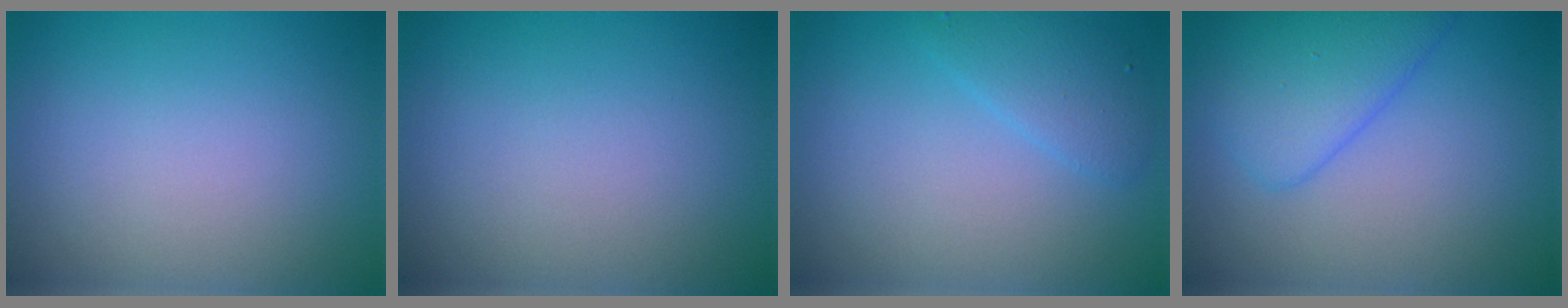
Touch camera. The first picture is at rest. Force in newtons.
{"total": 0.0}
{"total": 2.0, "press": 2.0, "slide": 0.1}
{"total": 4.4, "press": 4.4, "slide": 0.1}